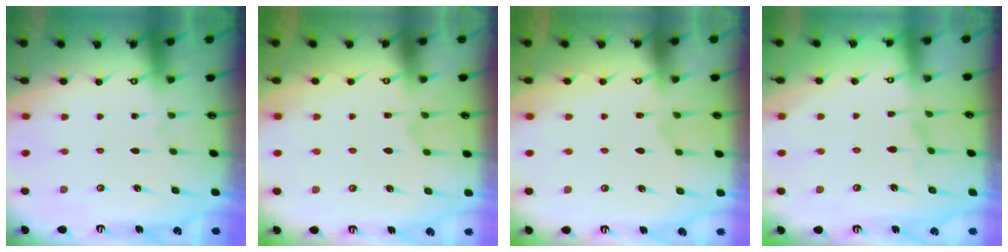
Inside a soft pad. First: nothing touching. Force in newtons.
{"total": 2.9, "press": 2.6, "slide": 1.3}
{"total": 2.9, "press": 2.6, "slide": 1.3}
{"total": 2.0, "press": 1.9, "slide": 0.8}